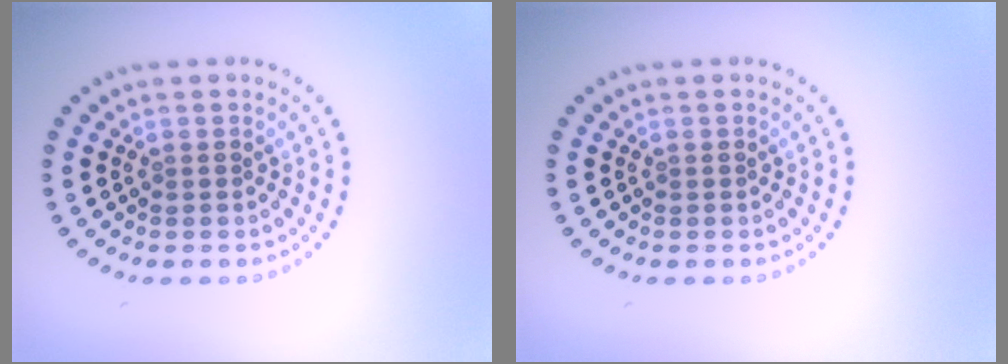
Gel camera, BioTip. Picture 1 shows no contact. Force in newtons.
{"total": 0.0}